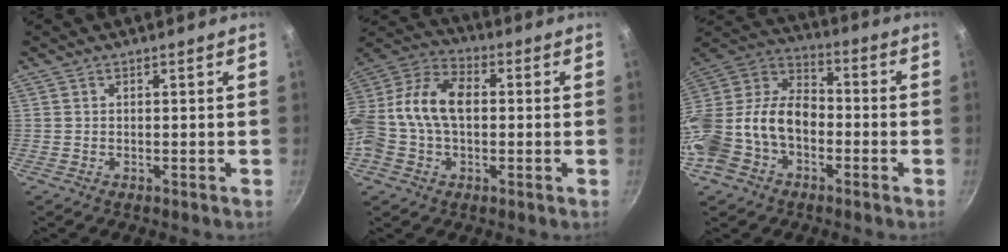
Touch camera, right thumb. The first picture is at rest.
{"total": 15.4, "force": [0.1, 10.4, 11.3], "torque": [-0.198, 0.040, -0.019]}
{"total": 20.6, "force": [-5.2, 14.6, 13.5], "torque": [-0.259, 0.066, -0.115]}